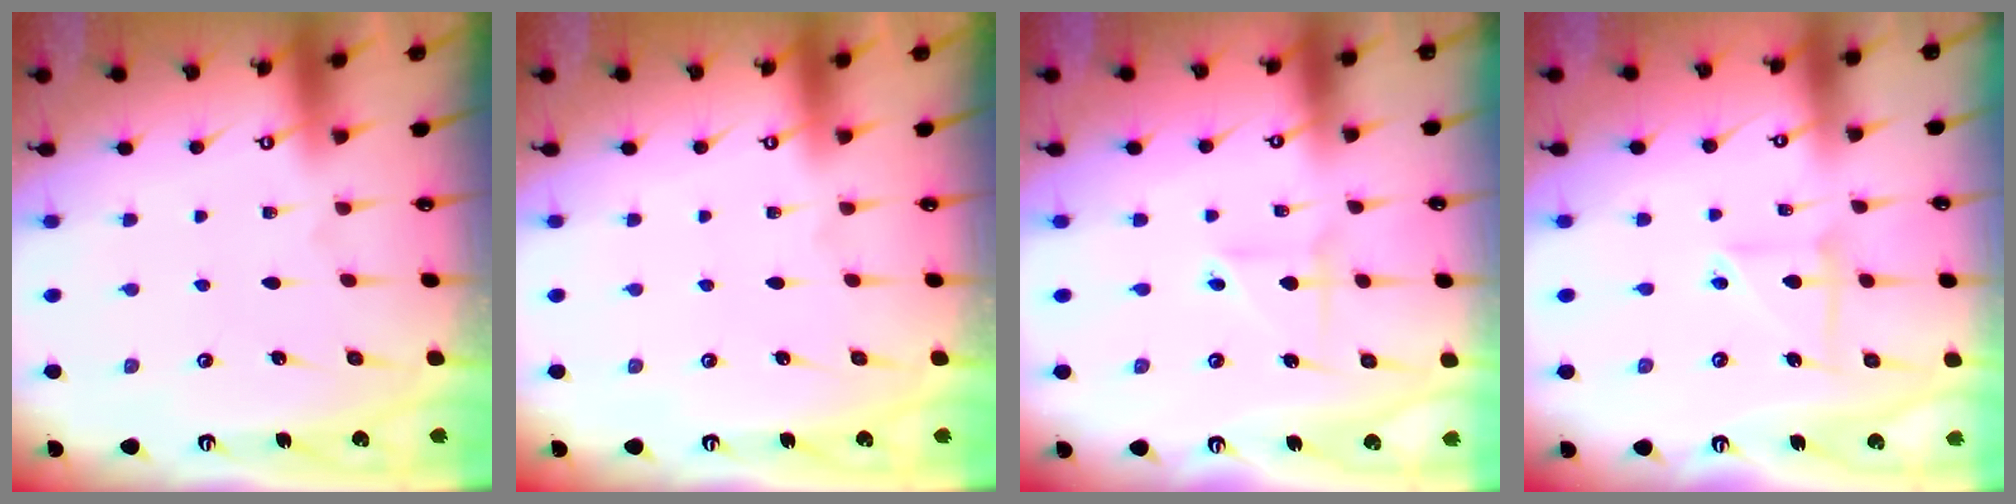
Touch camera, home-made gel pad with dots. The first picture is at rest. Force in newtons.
{"total": 0.0}
{"total": 2.4, "press": 2.2, "slide": 1.0}
{"total": 6.2, "press": 6.1, "slide": 1.3}